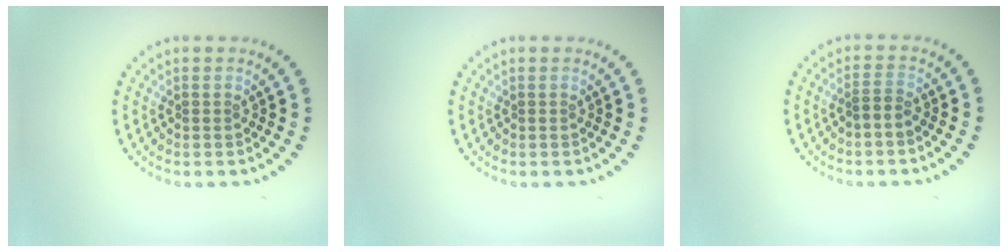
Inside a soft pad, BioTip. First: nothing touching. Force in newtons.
{"total": 0.0}
{"total": 1.2, "press": 0.9, "slide": 0.7}